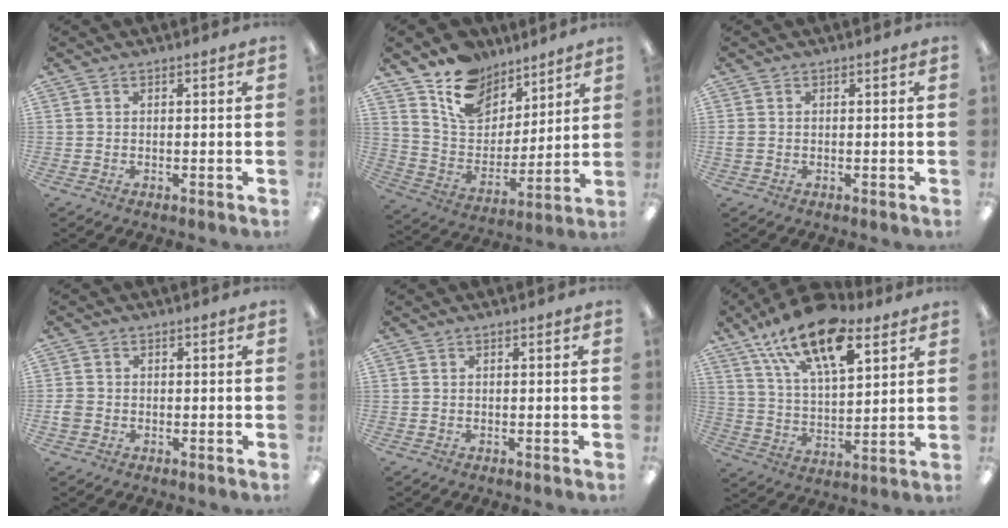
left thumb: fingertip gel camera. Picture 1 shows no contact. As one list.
[{"total": 15.4, "force": [11.3, 9.2, 4.8], "torque": [-0.100, -0.073, 0.217]}, {"total": 1.1, "force": [-0.1, 0.9, 0.7], "torque": [-0.012, 0.003, -0.001]}, {"total": 2.3, "force": [-0.6, 2.0, 1.0], "torque": [-0.015, 0.004, -0.011]}, {"total": 0.0}, {"total": 19.1, "force": [11.9, 8.4, 12.3], "torque": [-0.221, -0.058, 0.206]}]